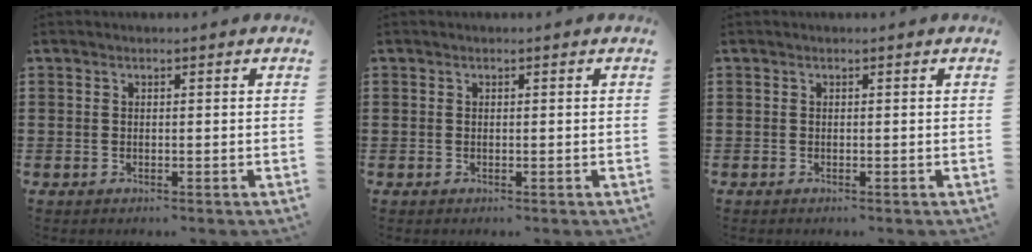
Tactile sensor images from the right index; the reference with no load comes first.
{"total": 0.0}
{"total": 0.0}